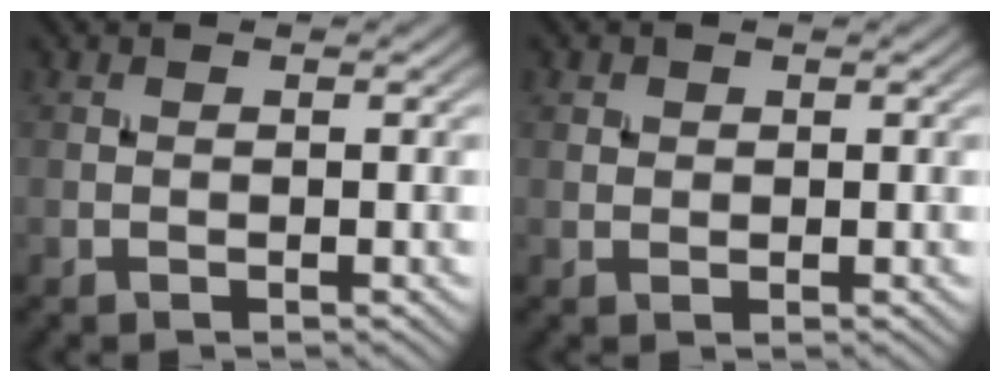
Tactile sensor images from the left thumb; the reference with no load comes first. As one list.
[{"total": 1.2, "force": [0.5, 1.1, 0.3], "torque": [-0.006, -0.002, 0.009]}]